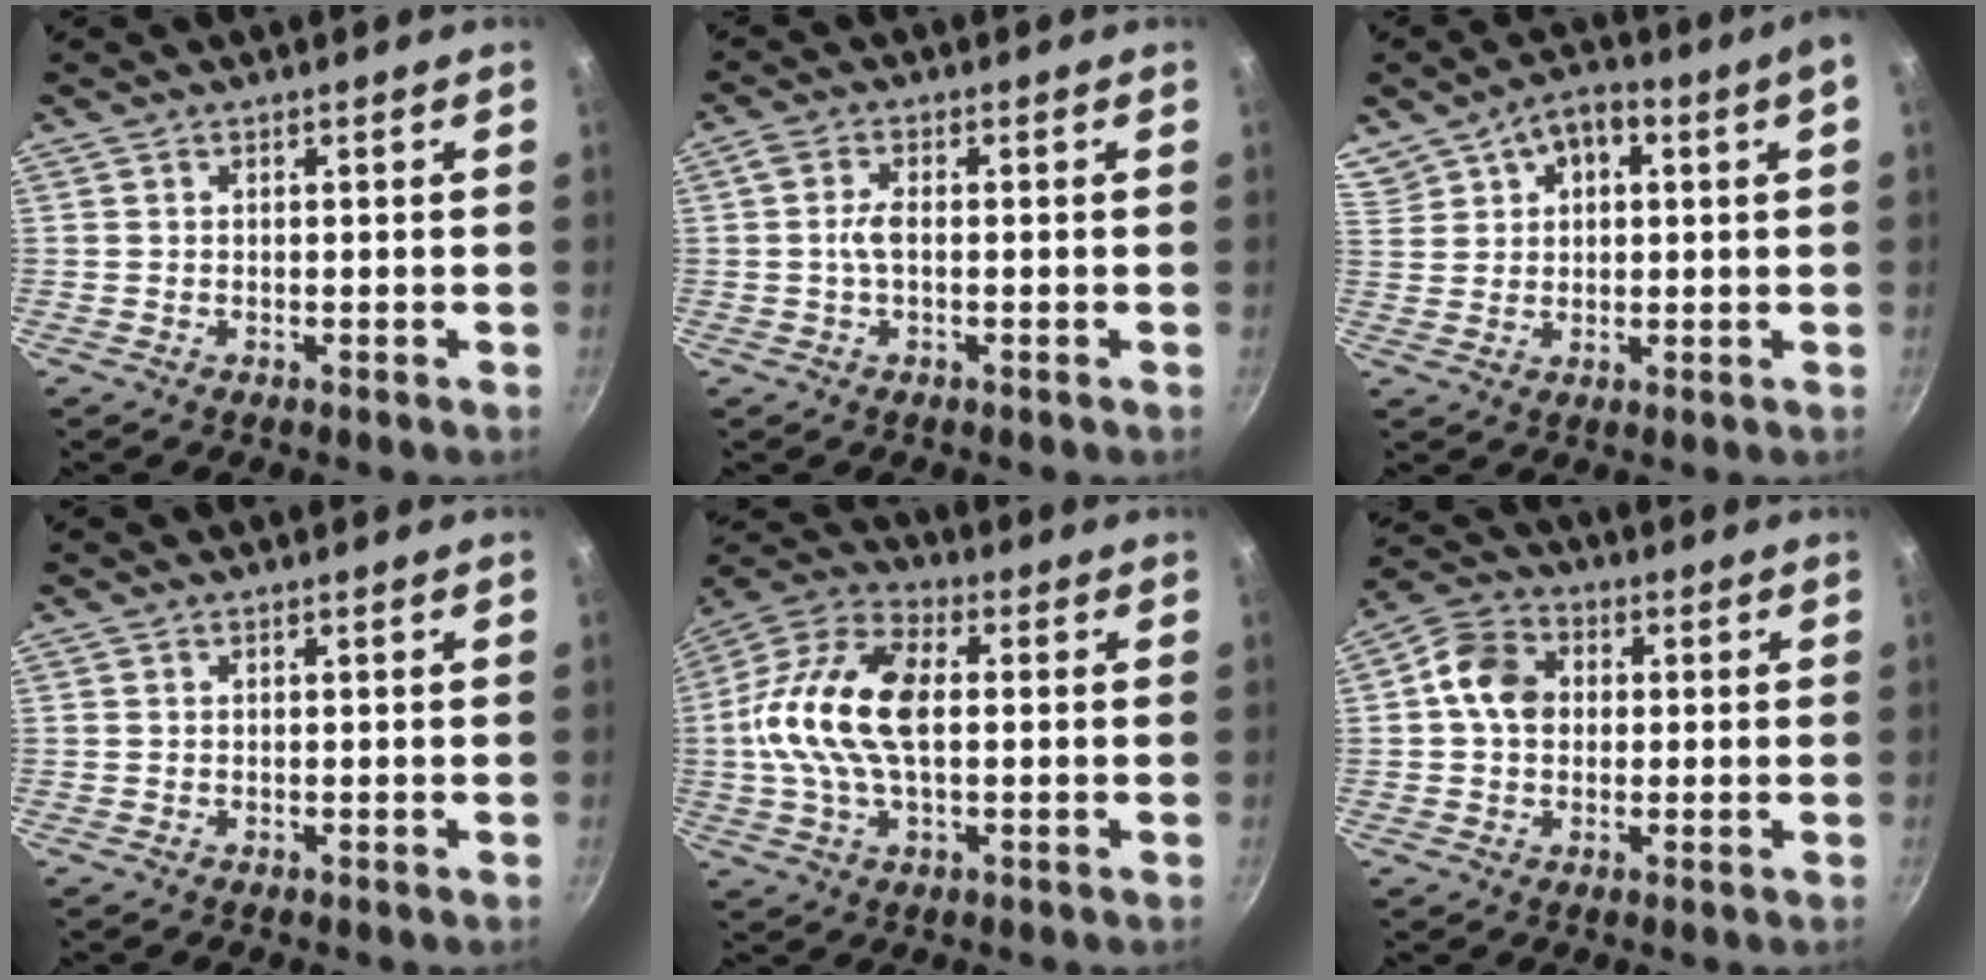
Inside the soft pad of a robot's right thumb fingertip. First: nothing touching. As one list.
[{"total": 3.3, "force": [-0.3, 1.5, 2.9], "torque": [-0.067, 0.009, -0.011]}, {"total": 11.6, "force": [5.4, 6.4, 8.1], "torque": [-0.121, 0.031, 0.103]}, {"total": 0.0}, {"total": 16.9, "force": [0.6, 9.4, 14.1], "torque": [-0.267, 0.030, -0.007]}, {"total": 8.6, "force": [0.8, 6.9, 5.0], "torque": [-0.068, 0.016, -0.002]}]